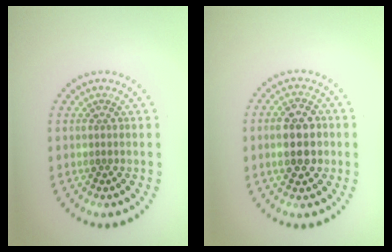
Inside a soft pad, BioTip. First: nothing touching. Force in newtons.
{"total": 4.3, "press": 4.3, "slide": 0.1}